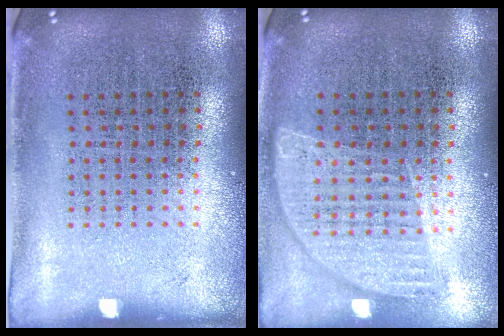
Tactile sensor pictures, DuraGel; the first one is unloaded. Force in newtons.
{"total": 0.9, "press": 0.9, "slide": 0.2}